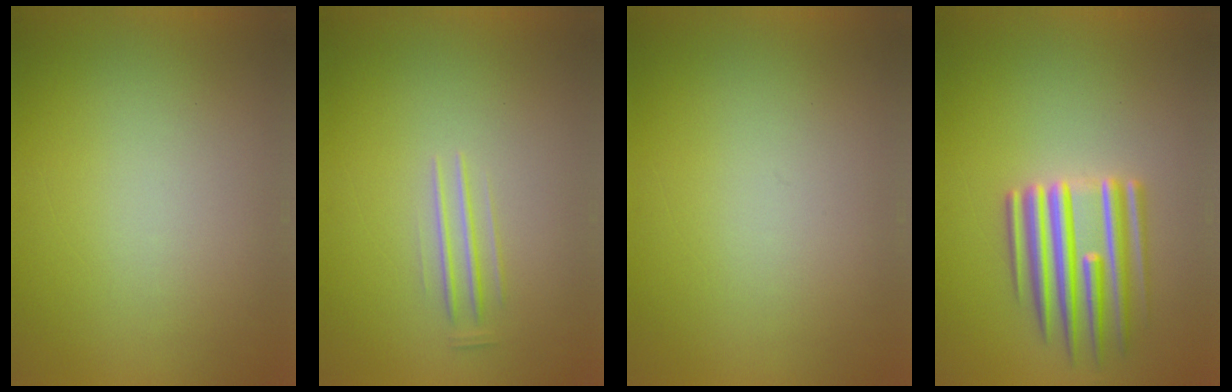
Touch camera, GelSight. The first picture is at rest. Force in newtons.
{"total": 1.4}
{"total": 0.0}
{"total": 5.5}